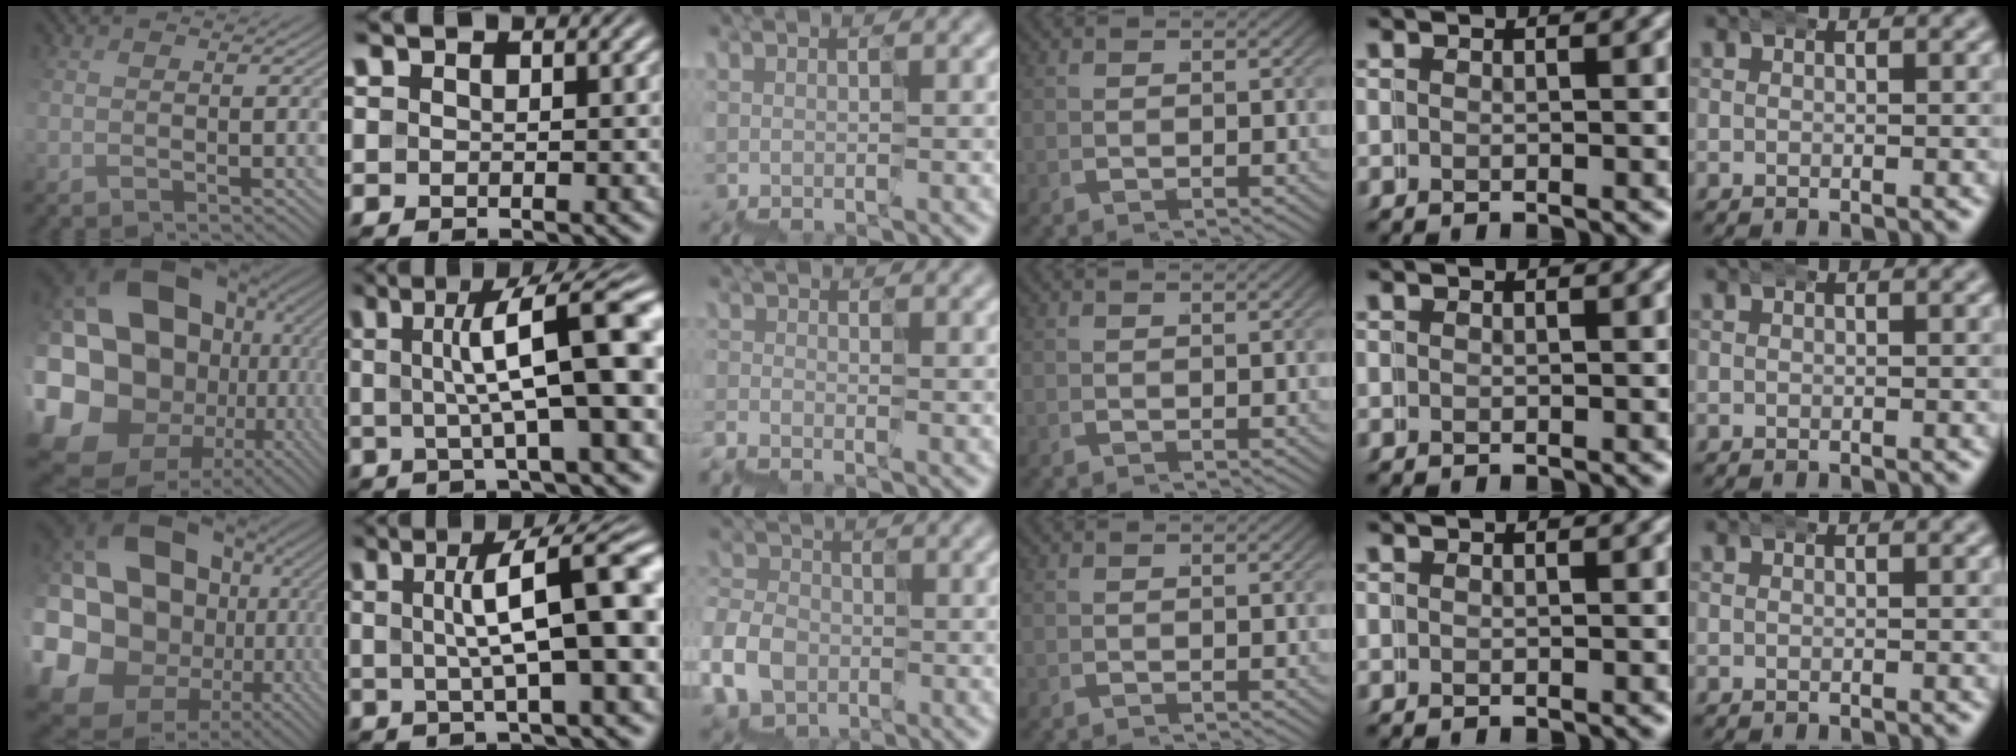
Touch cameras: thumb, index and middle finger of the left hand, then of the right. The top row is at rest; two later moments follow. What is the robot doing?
{"motion": "wrap", "object": "belt"}